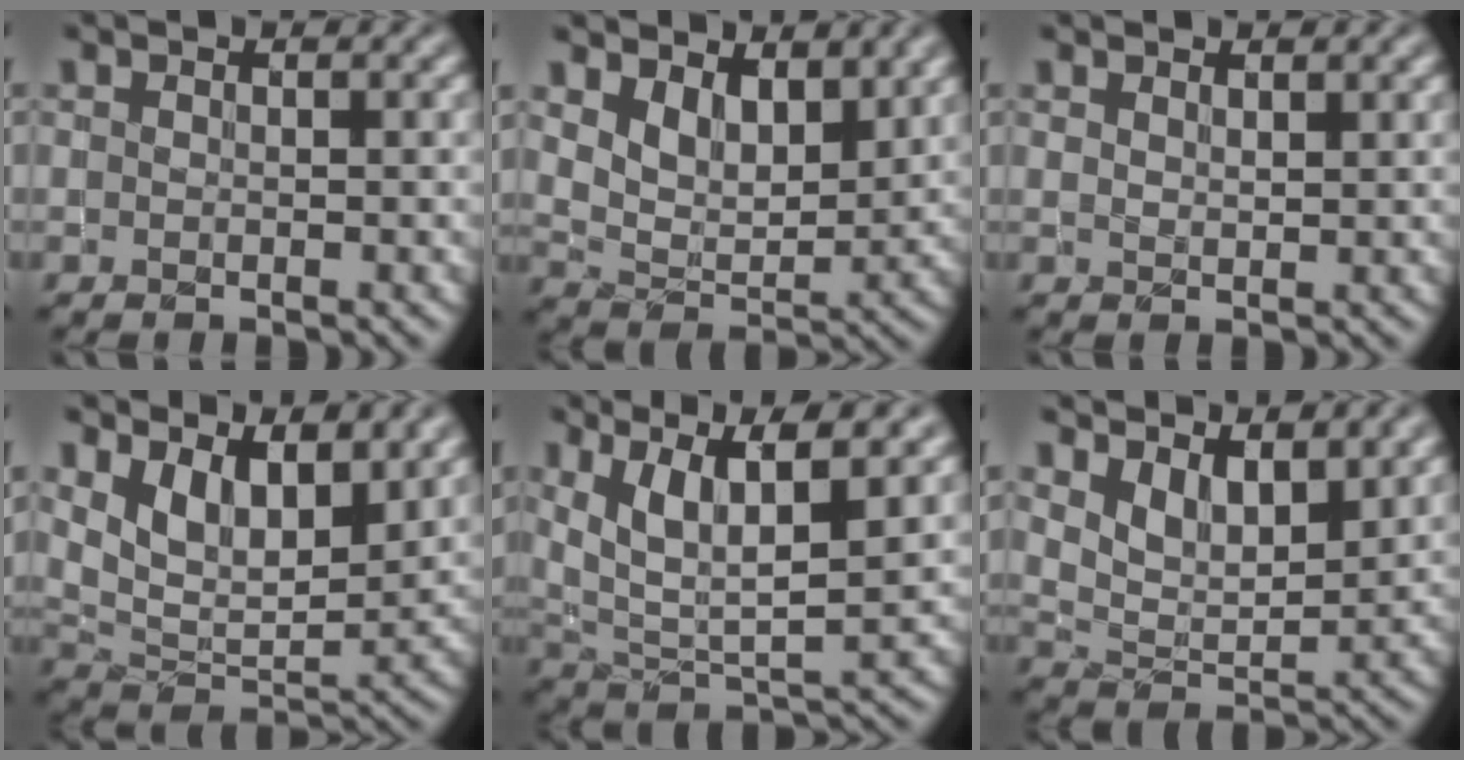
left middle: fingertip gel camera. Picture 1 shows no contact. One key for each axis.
{"total": 4.4, "fx": 2.8, "fy": 2.4, "fz": 2.4, "tx": -0.056, "ty": -0.015, "tz": 0.046}
{"total": 1.1, "fx": 1.0, "fy": 0.2, "fz": 0.3, "tx": -0.010, "ty": -0.001, "tz": 0.020}
{"total": 7.2, "fx": 3.9, "fy": 3.5, "fz": 5.0, "tx": -0.094, "ty": -0.013, "tz": 0.071}
{"total": 9.2, "fx": 4.7, "fy": 3.0, "fz": 7.3, "tx": -0.137, "ty": 0.009, "tz": 0.078}
{"total": 5.5, "fx": 3.8, "fy": 2.3, "fz": 3.2, "tx": -0.062, "ty": -0.005, "tz": 0.062}